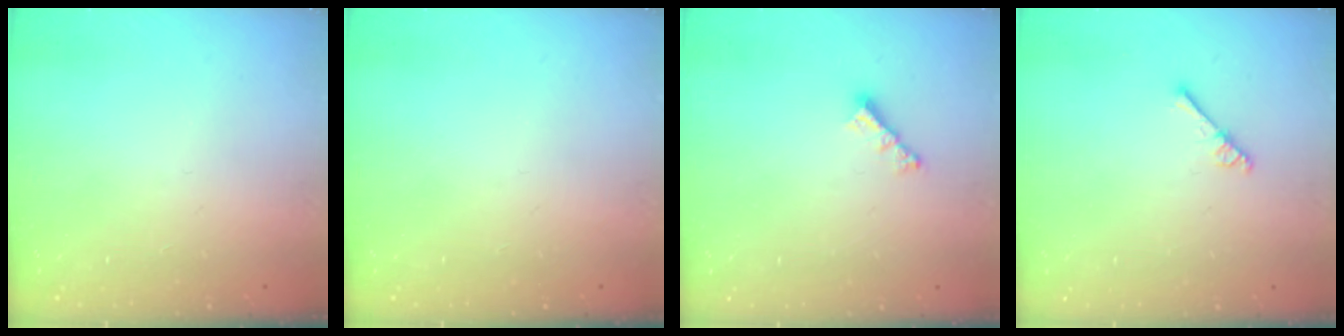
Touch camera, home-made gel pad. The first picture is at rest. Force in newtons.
{"total": 0.0}
{"total": 3.8, "press": 3.8, "slide": 0.2}
{"total": 2.6, "press": 2.6, "slide": 0.3}